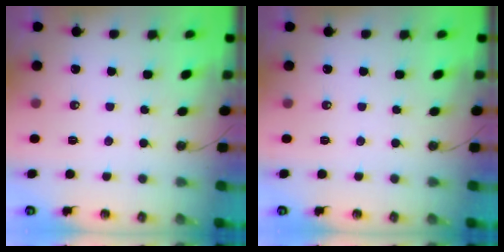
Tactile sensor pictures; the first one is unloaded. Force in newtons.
{"total": 0.0}